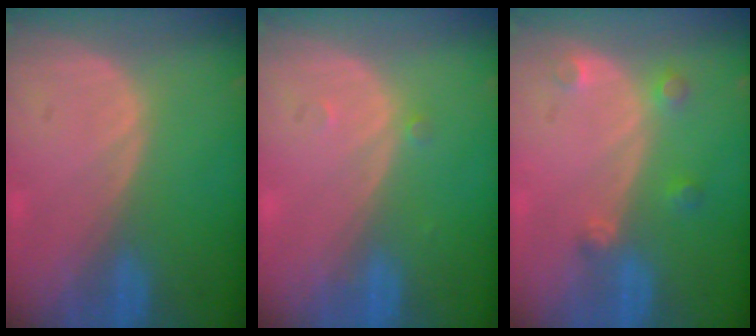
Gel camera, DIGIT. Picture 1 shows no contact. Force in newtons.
{"total": 0.7, "press": 0.7, "slide": 0.1}
{"total": 2.6, "press": 2.6, "slide": 0.4}